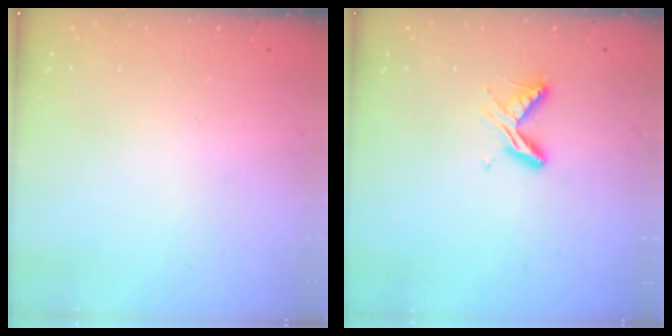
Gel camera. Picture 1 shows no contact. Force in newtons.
{"total": 6.5, "press": 6.4, "slide": 0.7}